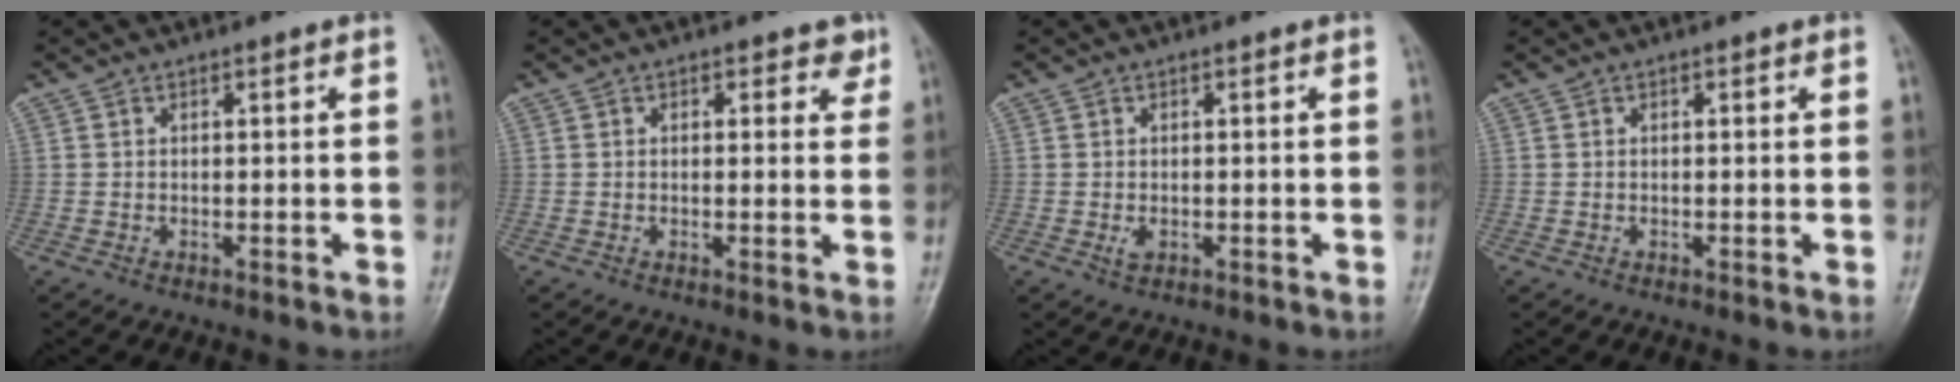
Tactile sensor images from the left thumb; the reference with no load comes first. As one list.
[{"total": 3.3, "force": [1.6, 2.1, 2.0], "torque": [0.004, -0.004, 0.013]}, {"total": 1.7, "force": [-0.3, 1.1, 1.3], "torque": [-0.019, -0.003, -0.006]}, {"total": 0.7, "force": [0.2, 0.4, 0.5], "torque": [-0.001, 0.002, 0.001]}]